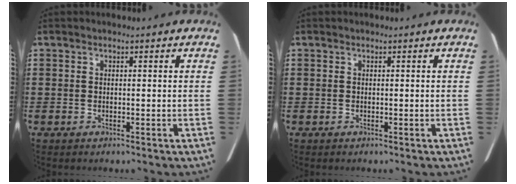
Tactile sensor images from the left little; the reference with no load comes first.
{"total": 0.0}